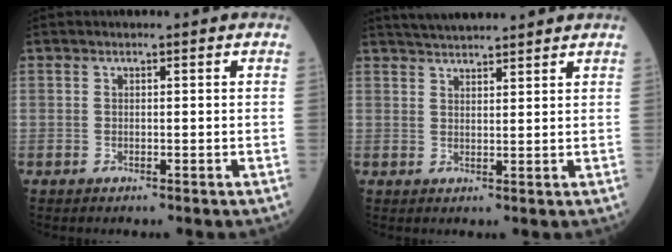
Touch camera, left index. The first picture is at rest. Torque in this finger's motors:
{"motor_torque": [0.14, -0.16, 0.09, 0.02]}